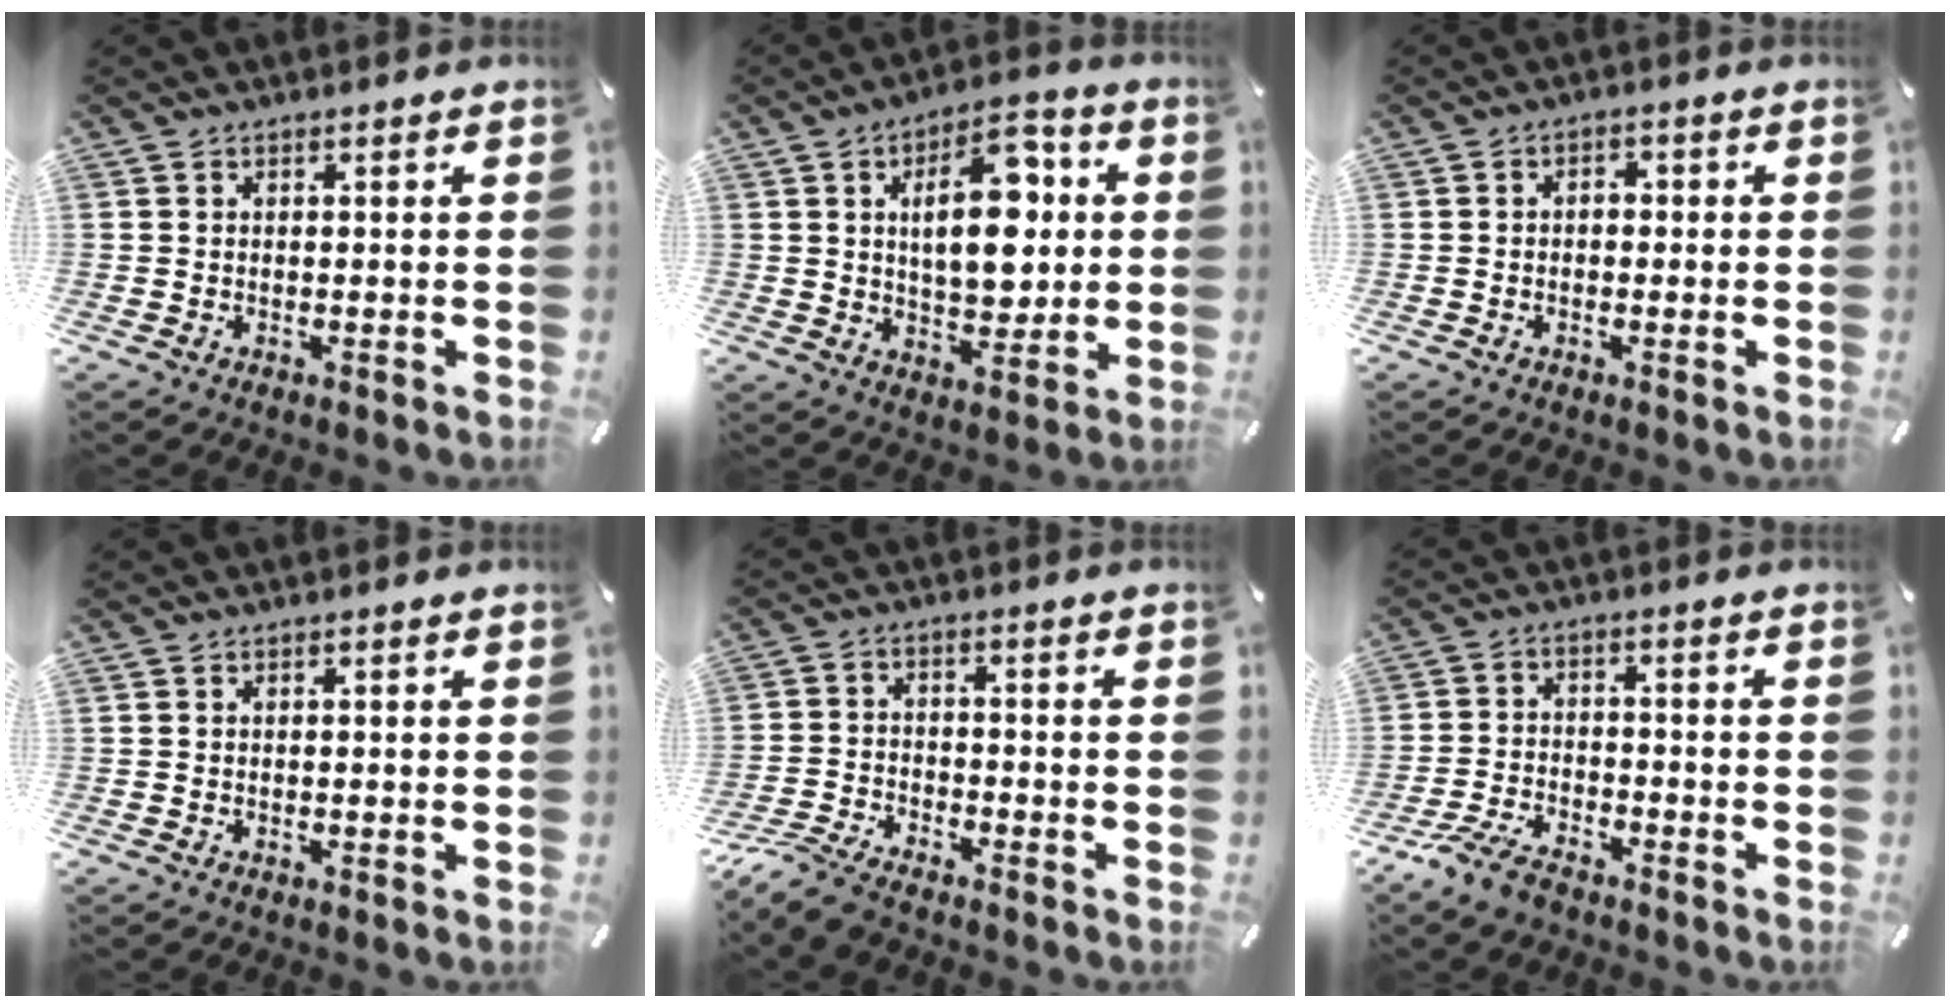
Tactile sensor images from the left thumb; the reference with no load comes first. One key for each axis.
{"total": 16.0, "fx": 3.2, "fy": 9.1, "fz": 12.7, "tx": -0.189, "ty": -0.001, "tz": 0.050}
{"total": 2.4, "fx": -0.9, "fy": 1.7, "fz": 1.4, "tx": -0.026, "ty": 0.011, "tz": -0.021}
{"total": 0.0}
{"total": 7.2, "fx": -6.4, "fy": 2.1, "fz": 2.5, "tx": -0.062, "ty": 0.021, "tz": -0.128}
{"total": 6.7, "fx": -5.4, "fy": 2.4, "fz": 3.2, "tx": -0.078, "ty": 0.016, "tz": -0.107}